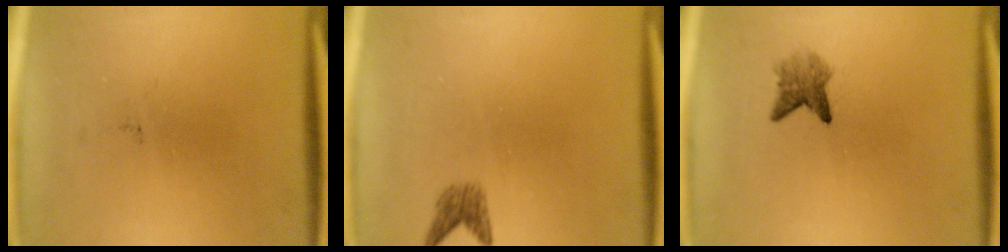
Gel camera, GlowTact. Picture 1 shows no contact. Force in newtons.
{"total": 1.8}
{"total": 2.6}